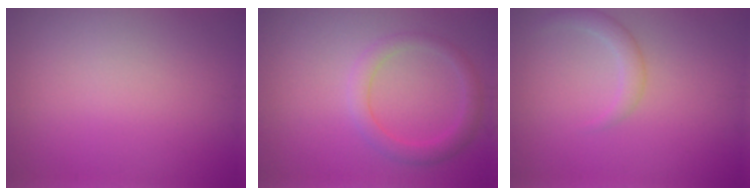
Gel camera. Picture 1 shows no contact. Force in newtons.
{"total": 2.7, "press": 2.6, "slide": 0.2}
{"total": 1.8, "press": 1.8, "slide": 0.1}